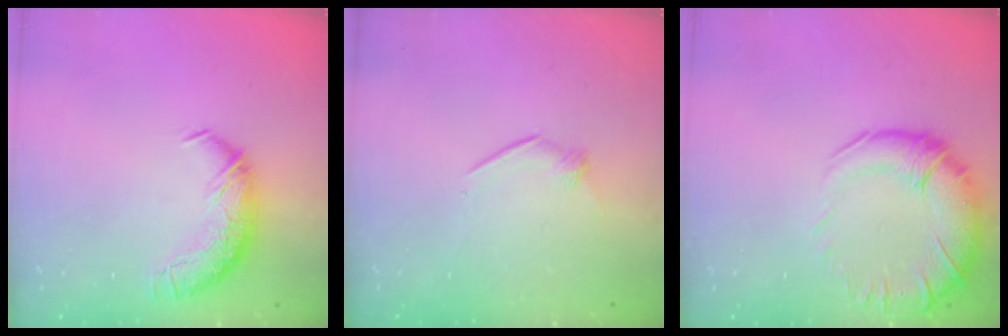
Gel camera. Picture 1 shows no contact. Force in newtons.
{"total": 6.2, "press": 6.1, "slide": 1.0}
{"total": 4.5, "press": 2.3, "slide": 3.9}